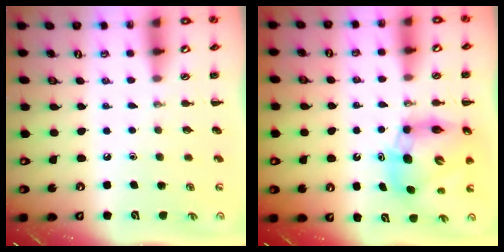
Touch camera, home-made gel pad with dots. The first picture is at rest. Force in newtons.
{"total": 10.4, "press": 9.9, "slide": 3.2}